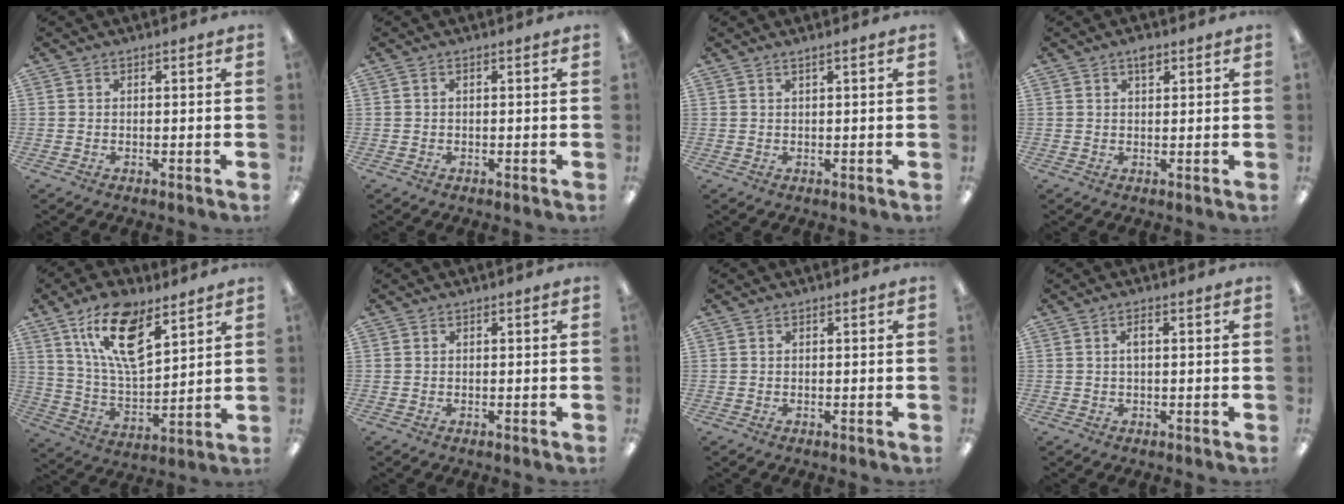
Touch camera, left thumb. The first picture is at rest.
{"total": 0.0}
{"total": 1.2, "force": [0.7, 0.0, 0.9], "torque": [-0.017, -0.001, 0.013]}
{"total": 2.3, "force": [1.4, 1.1, 1.5], "torque": [-0.016, -0.004, 0.021]}
{"total": 16.5, "force": [10.2, 6.8, 11.0], "torque": [-0.201, -0.034, 0.178]}
{"total": 0.0}
{"total": 0.0}
{"total": 2.2, "force": [0.4, 0.6, 2.1], "torque": [-0.044, 0.004, 0.005]}